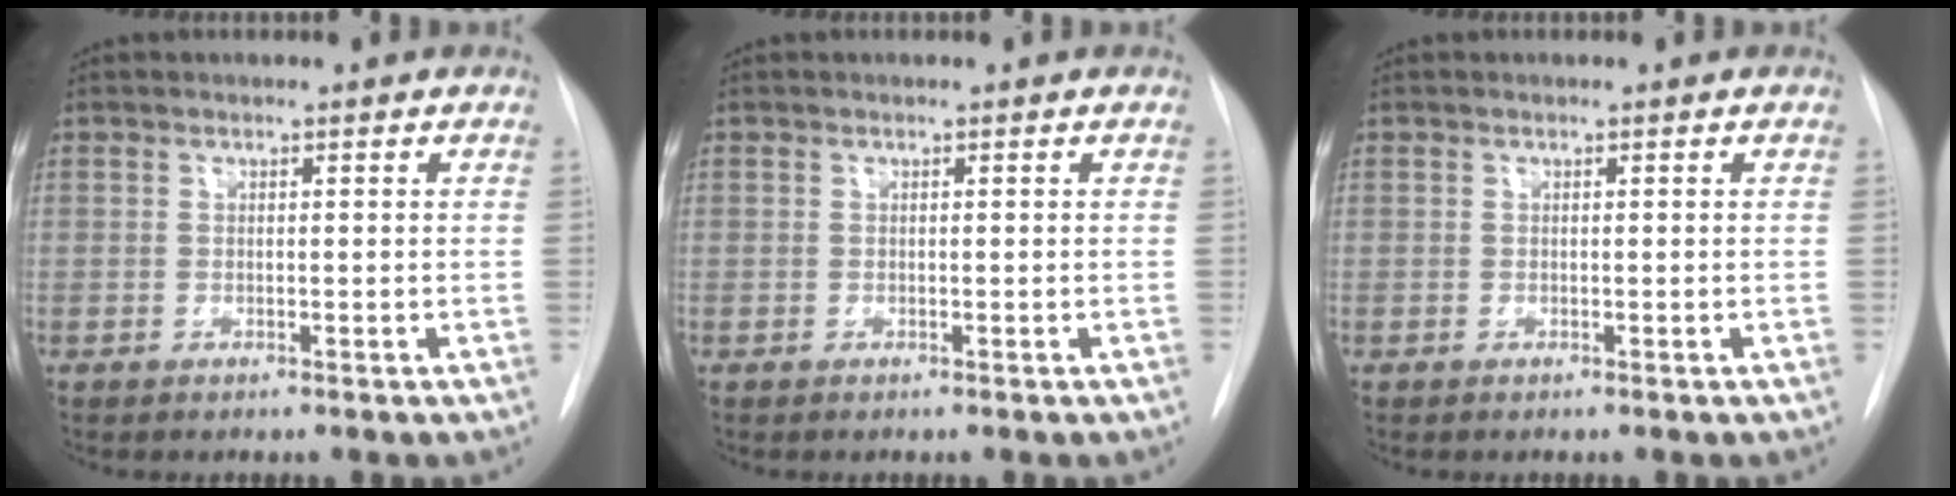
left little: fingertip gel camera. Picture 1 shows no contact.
{"total": 0.0}
{"total": 0.0}